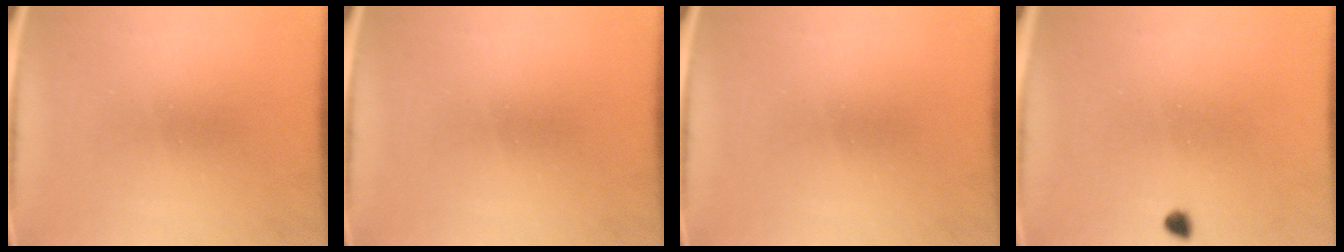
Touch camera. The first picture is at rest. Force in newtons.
{"total": 0.0}
{"total": 0.0}
{"total": 1.2}